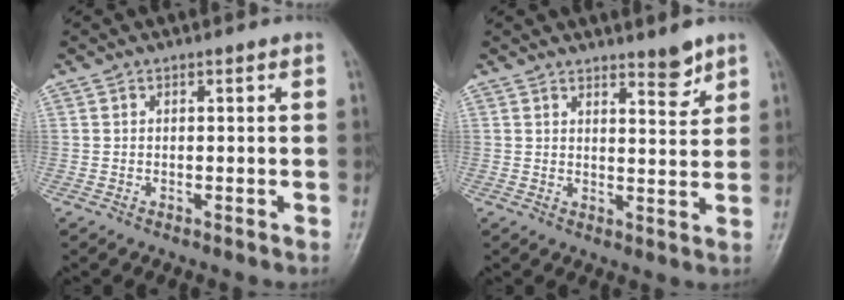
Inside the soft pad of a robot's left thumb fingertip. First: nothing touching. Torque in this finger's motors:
{"motor_torque": [-0.36, -0.18, -0.12, -0.12, 0.03]}